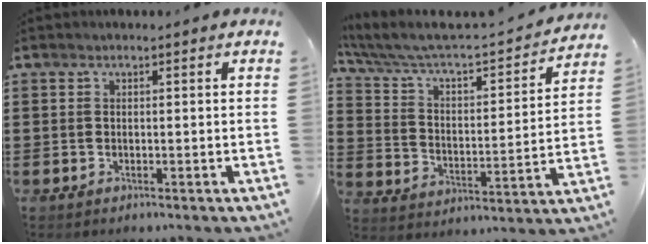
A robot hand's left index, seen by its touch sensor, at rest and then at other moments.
{"total": 4.7, "force": [4.2, 1.0, 1.9], "torque": [-0.062, -0.044, 0.062]}